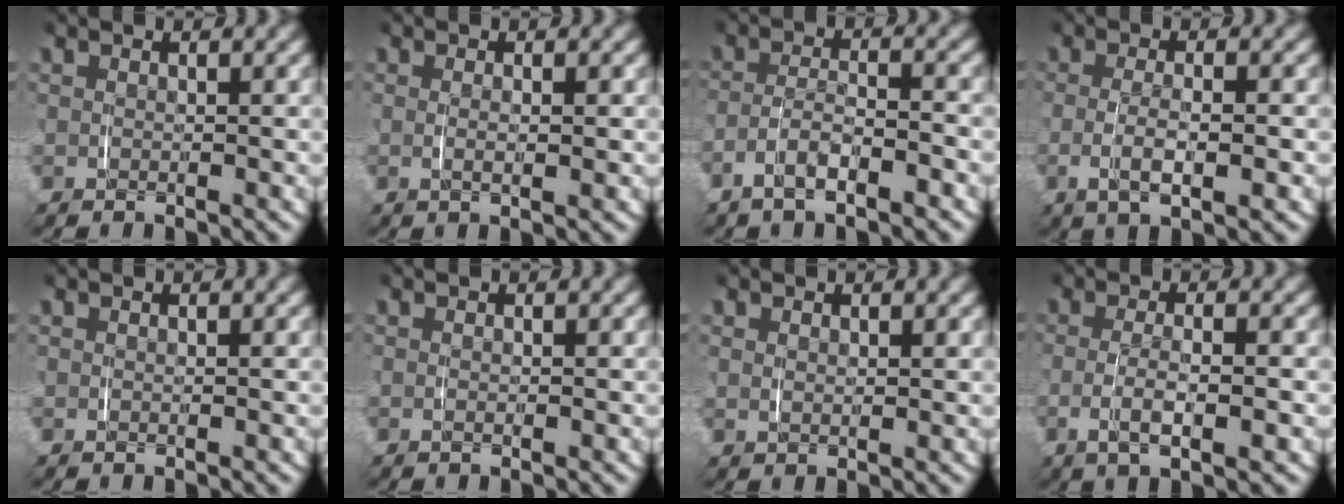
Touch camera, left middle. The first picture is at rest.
{"total": 1.2, "force": [0.1, 0.1, 1.1], "torque": [-0.021, -0.004, 0.005]}
{"total": 3.1, "force": [-2.0, 1.1, 2.1], "torque": [-0.036, 0.003, -0.039]}
{"total": 3.5, "force": [-0.8, 1.2, 3.2], "torque": [-0.060, -0.004, -0.012]}
{"total": 0.0}
{"total": 0.0}
{"total": 0.7, "force": [0.5, 0.3, 0.5], "torque": [-0.009, -0.004, 0.013]}
{"total": 3.4, "force": [-0.9, 1.0, 3.1], "torque": [-0.061, -0.004, -0.014]}